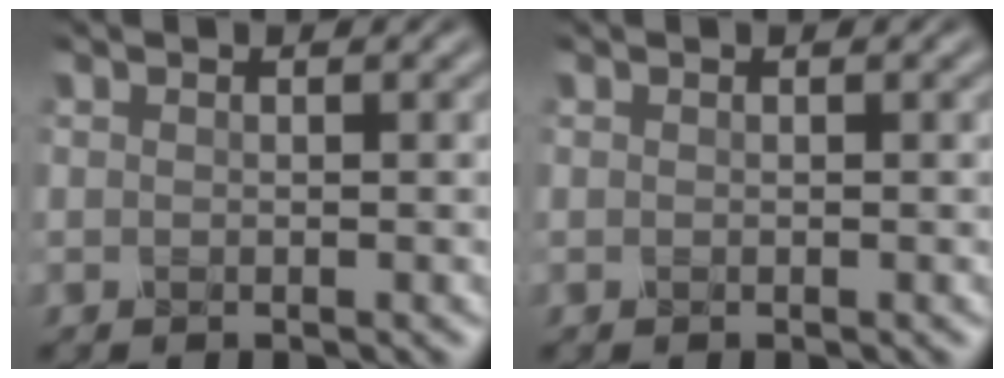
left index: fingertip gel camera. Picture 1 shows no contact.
{"total": 0.0}